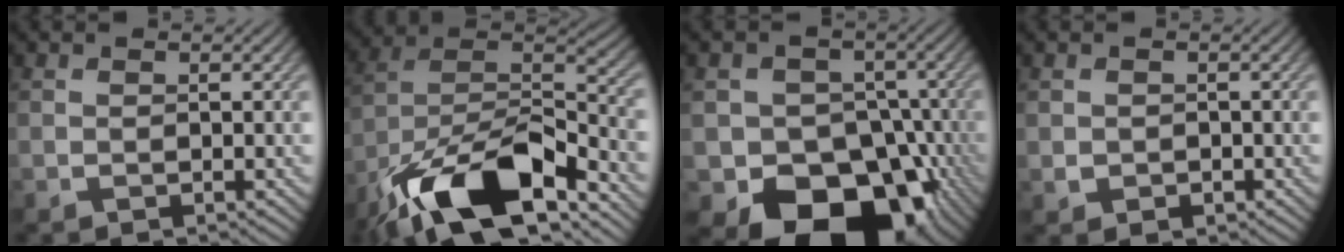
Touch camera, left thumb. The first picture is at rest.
{"total": 17.6, "force": [-11.5, 6.9, 11.5], "torque": [-0.229, -0.022, -0.210]}
{"total": 16.2, "force": [-8.1, 11.6, 7.8], "torque": [-0.109, -0.036, -0.134]}
{"total": 1.4, "force": [-0.3, 1.3, 0.4], "torque": [-0.009, -0.008, -0.005]}